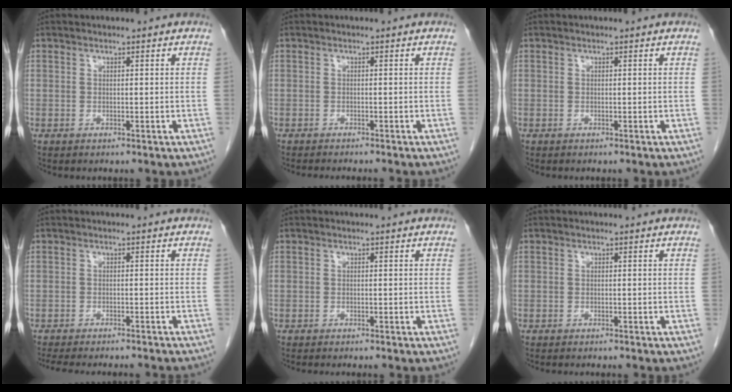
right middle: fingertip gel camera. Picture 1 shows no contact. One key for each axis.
{"total": 4.4, "fx": -3.9, "fy": -0.1, "fz": 2.0, "tx": -0.016, "ty": -0.005, "tz": -0.054}
{"total": 0.0}
{"total": 14.1, "fx": -12.8, "fy": 1.4, "fz": 5.6, "tx": -0.092, "ty": -0.021, "tz": -0.163}
{"total": 3.9, "fx": -3.5, "fy": 0.1, "fz": 1.8, "tx": -0.016, "ty": -0.003, "tz": -0.046}
{"total": 3.7, "fx": -3.4, "fy": 0.3, "fz": 1.6, "tx": -0.015, "ty": -0.003, "tz": -0.042}